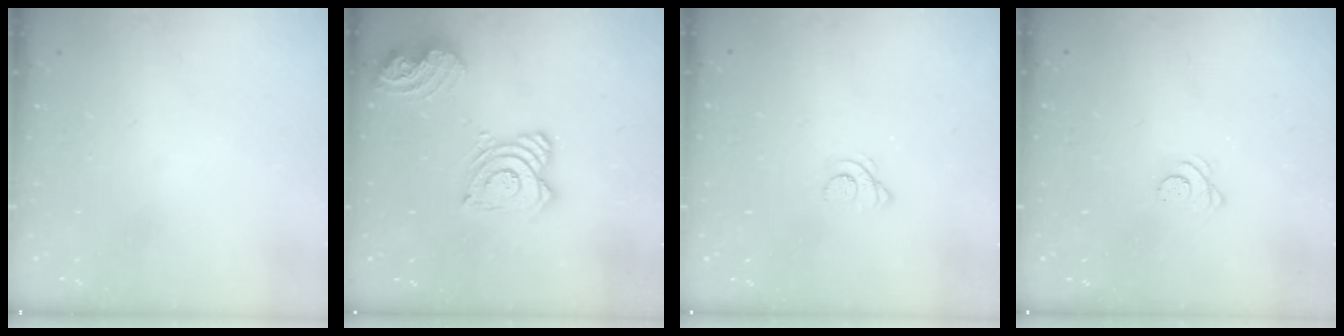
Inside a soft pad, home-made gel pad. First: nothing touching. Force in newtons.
{"total": 15.7, "press": 15.6, "slide": 1.6}
{"total": 1.6, "press": 1.6, "slide": 0.2}
{"total": 2.7, "press": 2.7, "slide": 0.4}